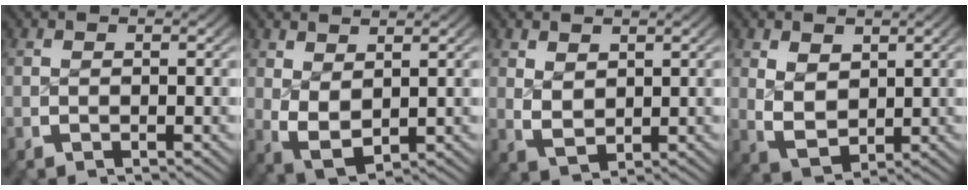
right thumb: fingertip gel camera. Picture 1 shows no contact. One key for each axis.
{"total": 5.0, "fx": 0.3, "fy": 3.6, "fz": 3.4, "tx": -0.085, "ty": -0.028, "tz": 0.026}
{"total": 2.8, "fx": 0.8, "fy": 2.0, "fz": 1.8, "tx": -0.041, "ty": -0.019, "tz": 0.033}
{"total": 4.9, "fx": 0.4, "fy": 3.8, "fz": 3.2, "tx": -0.077, "ty": -0.033, "tz": 0.029}